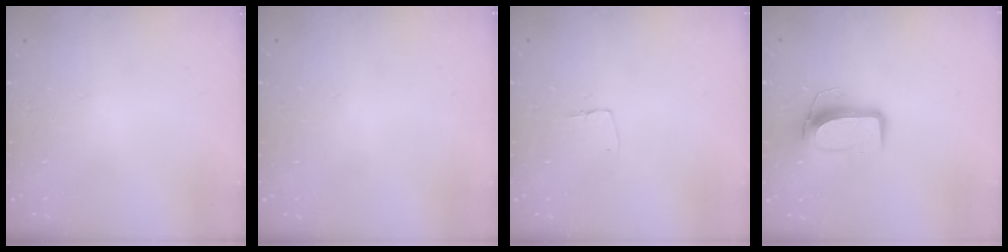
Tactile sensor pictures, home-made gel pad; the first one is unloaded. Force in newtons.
{"total": 0.0}
{"total": 4.4, "press": 4.4, "slide": 0.3}
{"total": 10.2, "press": 10.2, "slide": 0.8}